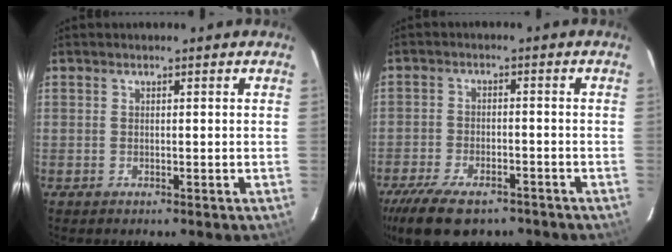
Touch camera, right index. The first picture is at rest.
{"total": 13.6, "force": [-9.9, 5.8, 7.3], "torque": [-0.174, -0.028, -0.163]}